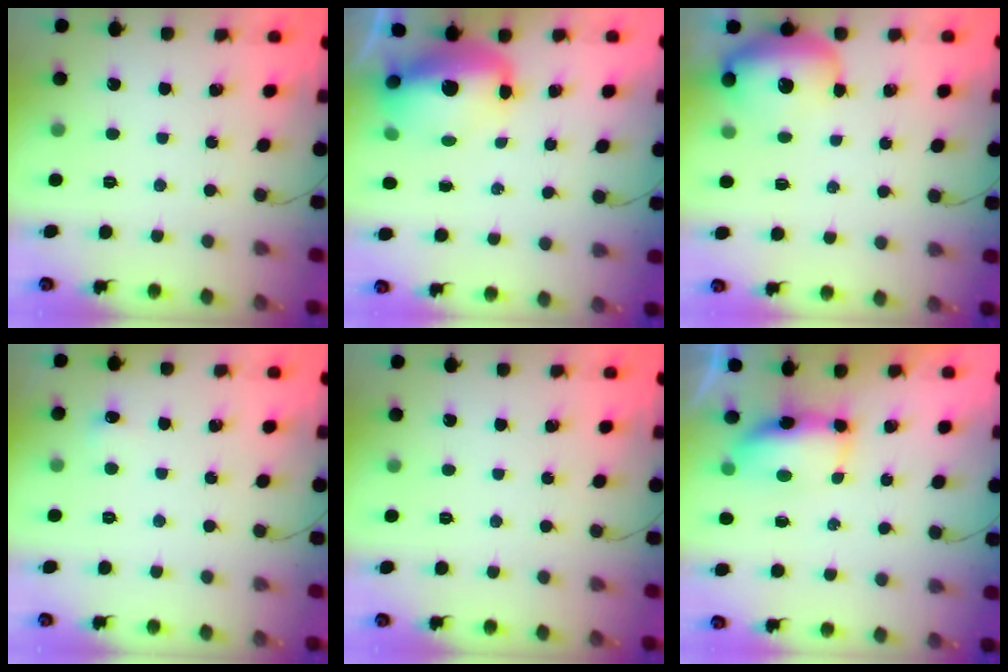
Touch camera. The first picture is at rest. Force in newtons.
{"total": 13.5, "press": 13.1, "slide": 3.3}
{"total": 19.2, "press": 15.6, "slide": 11.2}
{"total": 3.8, "press": 3.6, "slide": 1.1}
{"total": 0.0}
{"total": 7.4, "press": 7.0, "slide": 2.3}